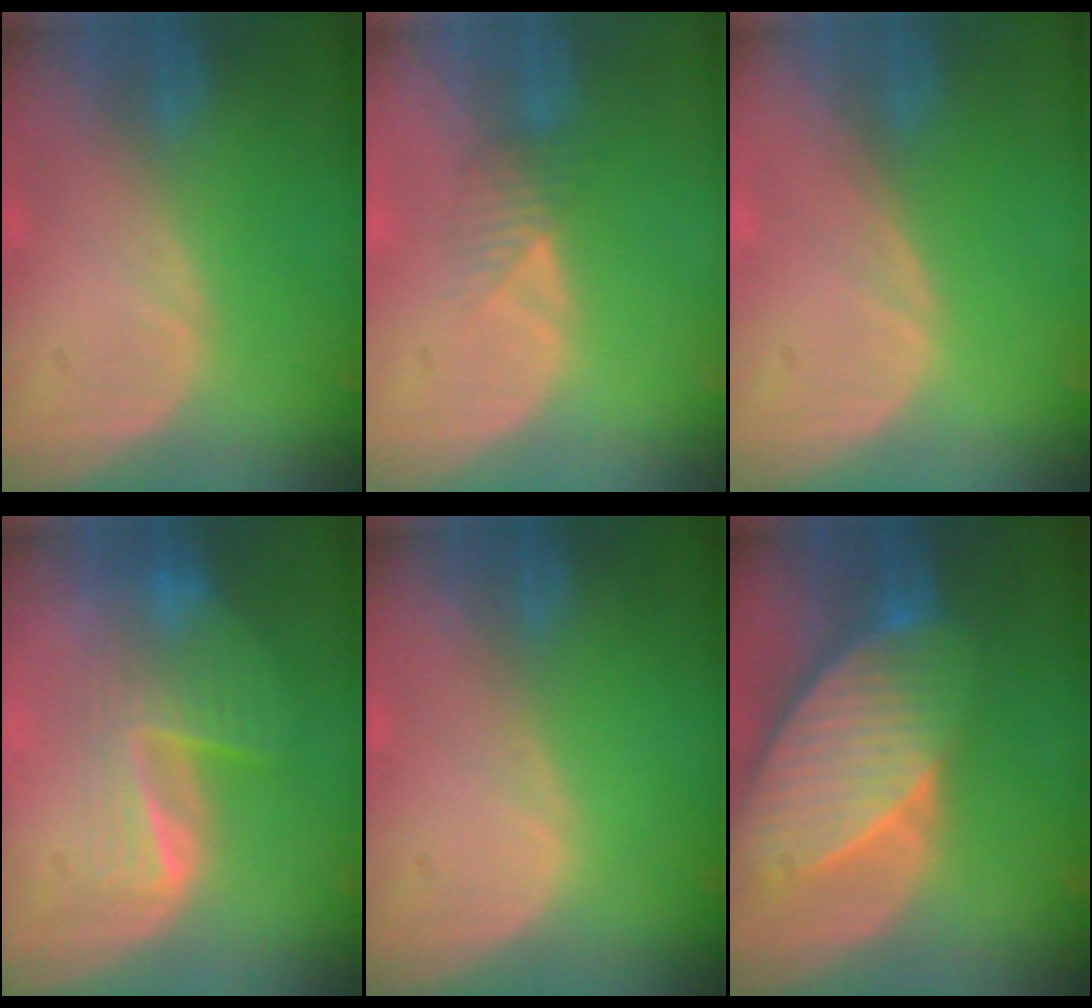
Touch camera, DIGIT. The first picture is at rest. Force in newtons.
{"total": 2.3, "press": 2.1, "slide": 1.0}
{"total": 0.0}
{"total": 7.4, "press": 6.7, "slide": 3.1}
{"total": 0.0}
{"total": 10.7, "press": 9.4, "slide": 5.1}